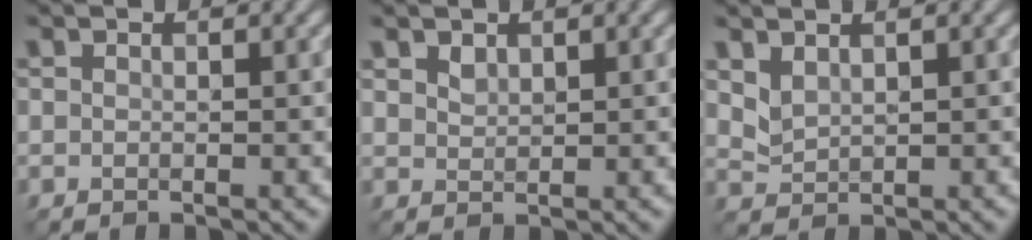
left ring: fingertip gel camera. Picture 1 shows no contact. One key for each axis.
{"total": 0.7, "fx": 0.6, "fy": 0.4, "fz": 0.2, "tx": -0.008, "ty": 0.000, "tz": 0.022}
{"total": 1.4, "fx": 1.0, "fy": 0.6, "fz": 0.6, "tx": -0.019, "ty": 0.001, "tz": 0.033}